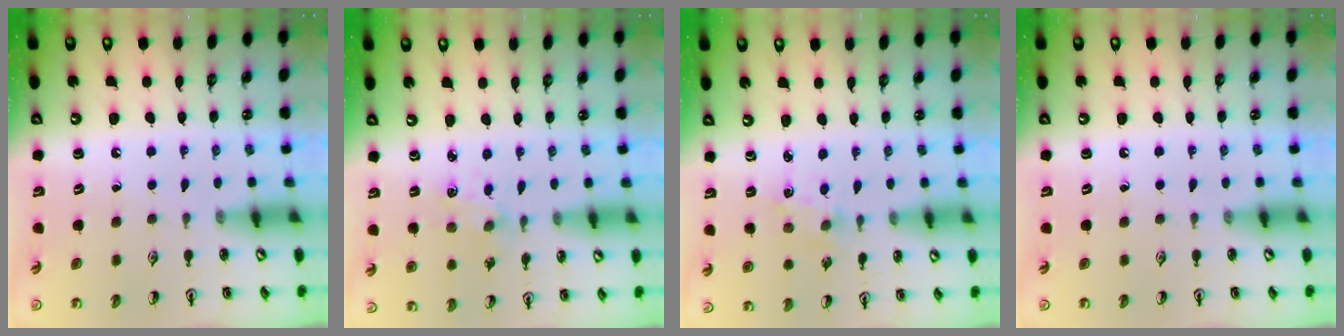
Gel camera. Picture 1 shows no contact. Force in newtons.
{"total": 2.0, "press": 2.0, "slide": 0.3}
{"total": 1.0, "press": 0.9, "slide": 0.2}
{"total": 0.0}